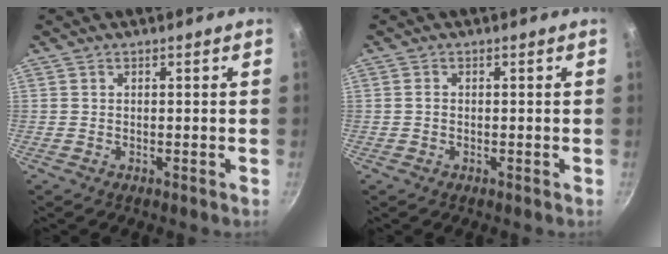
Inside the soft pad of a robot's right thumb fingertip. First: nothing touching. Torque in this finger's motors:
{"motor_torque": [-0.37, 0.08, -0.03, 0.58, 0.00]}